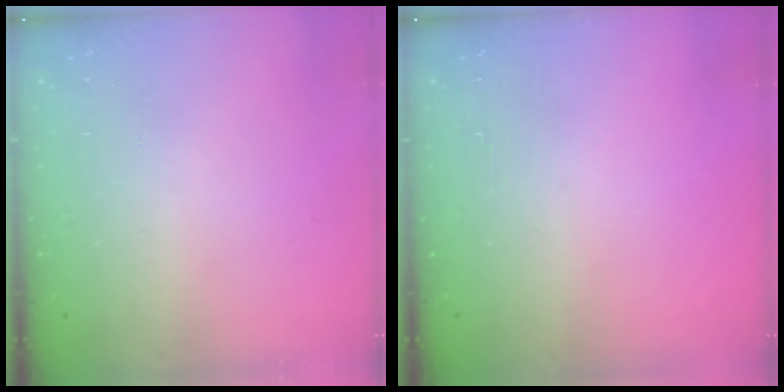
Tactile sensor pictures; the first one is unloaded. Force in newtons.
{"total": 0.0}